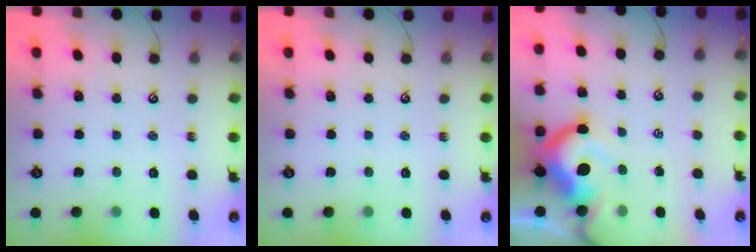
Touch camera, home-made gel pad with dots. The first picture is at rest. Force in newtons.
{"total": 0.0}
{"total": 11.0, "press": 10.9, "slide": 1.6}